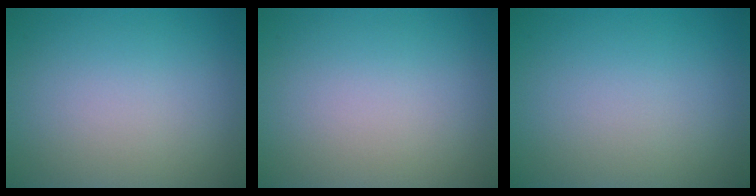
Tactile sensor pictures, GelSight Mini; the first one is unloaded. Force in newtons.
{"total": 0.0}
{"total": 0.0}